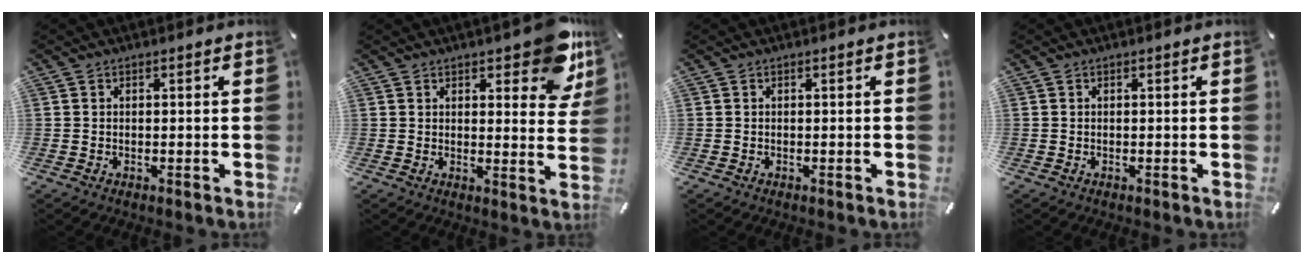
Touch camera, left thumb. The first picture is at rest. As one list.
[{"total": 11.5, "force": [7.5, 5.0, 7.2], "torque": [-0.073, -0.050, 0.128]}, {"total": 0.0}, {"total": 0.0}]